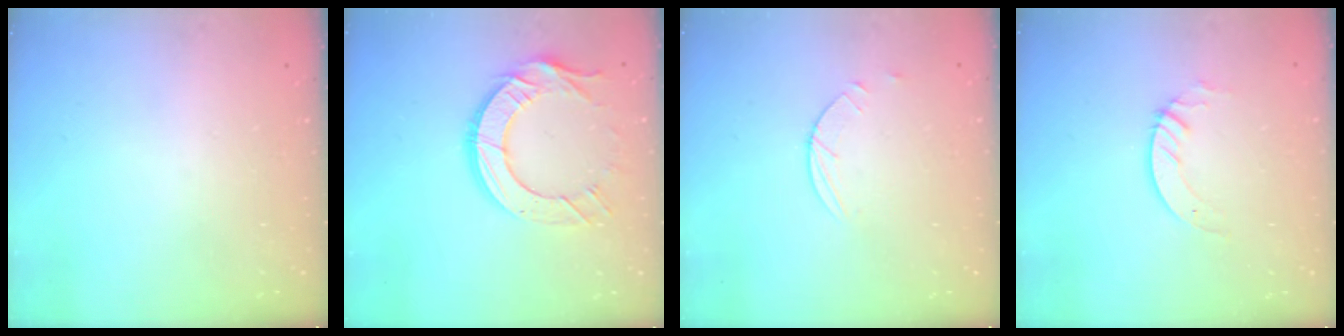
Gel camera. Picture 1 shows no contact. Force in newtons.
{"total": 12.8, "press": 12.7, "slide": 1.1}
{"total": 2.9, "press": 2.8, "slide": 0.3}
{"total": 3.1, "press": 3.1, "slide": 0.2}